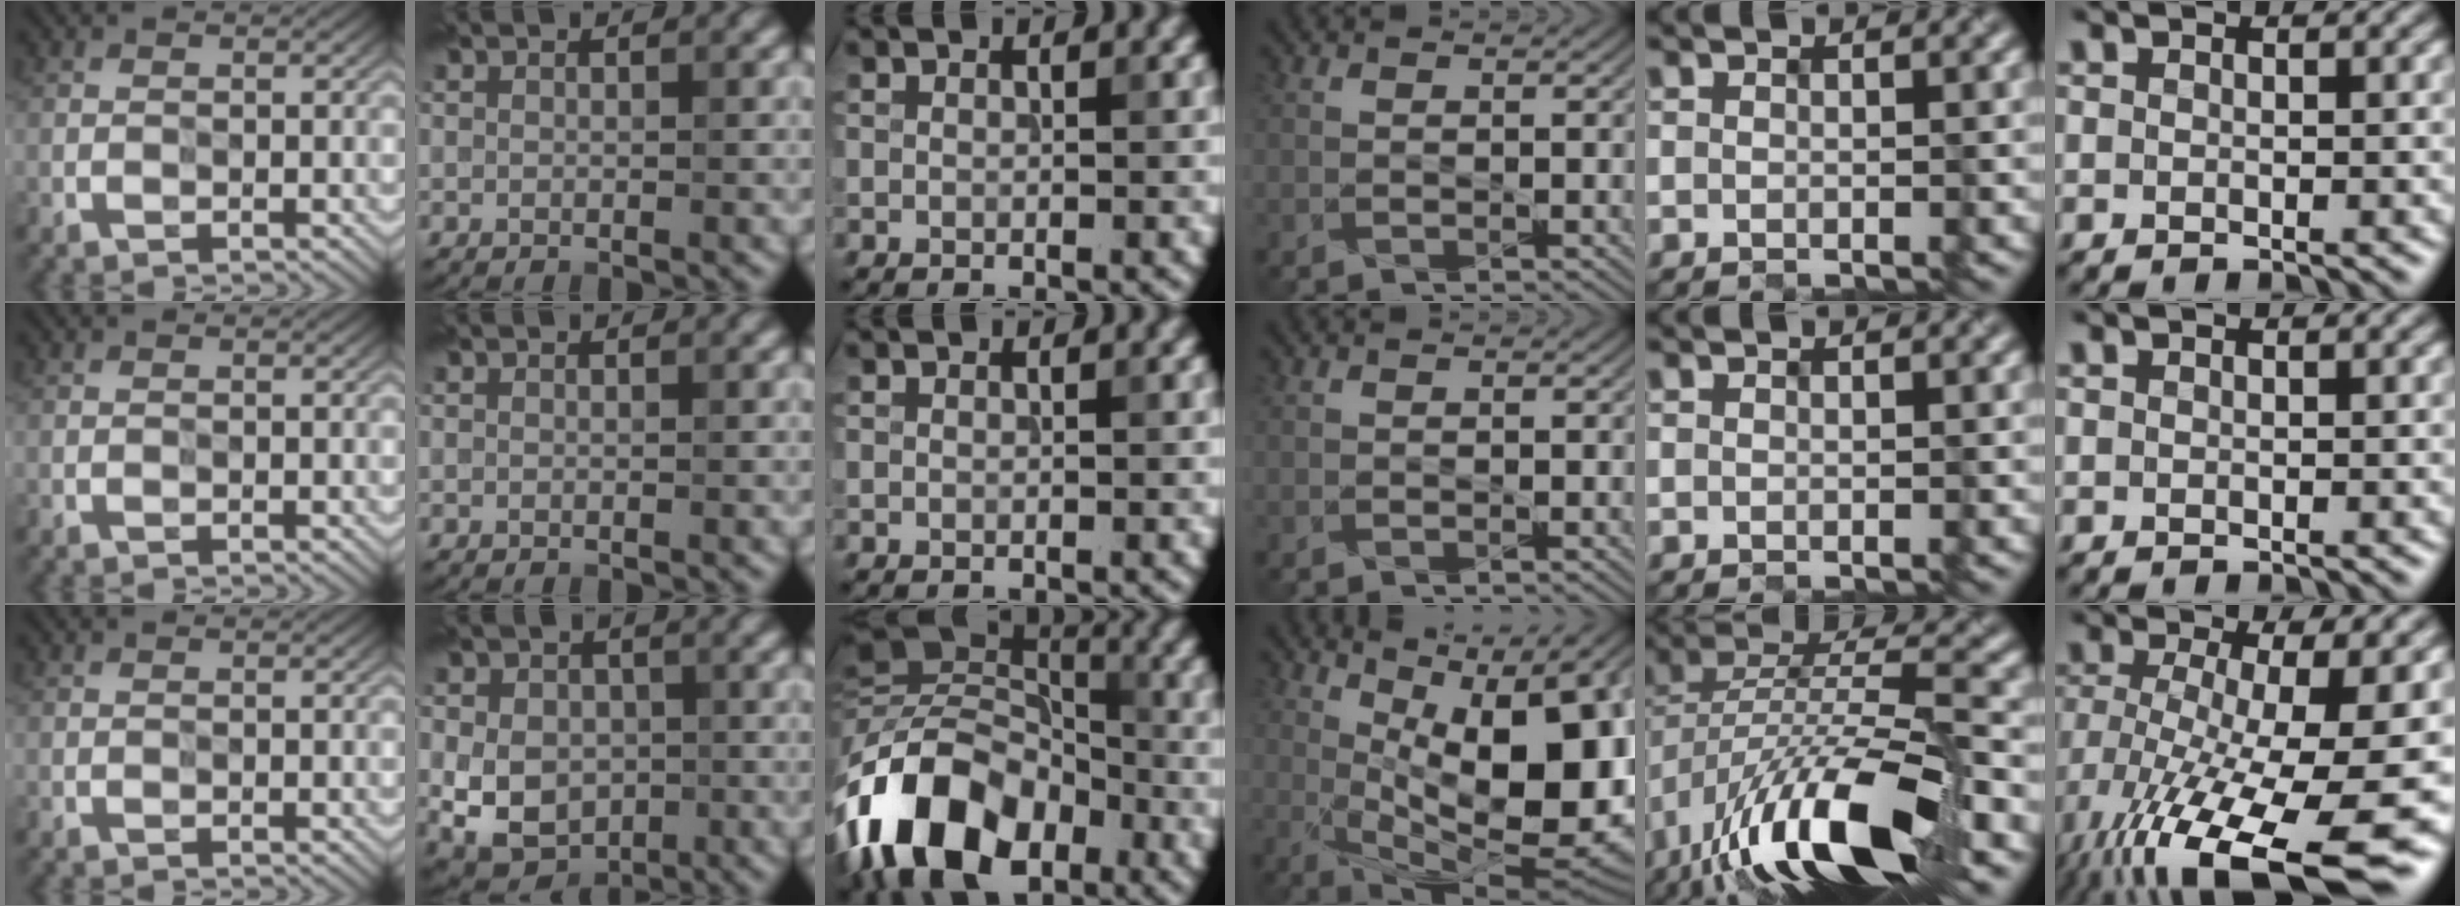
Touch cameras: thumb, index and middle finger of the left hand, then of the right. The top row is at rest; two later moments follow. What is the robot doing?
{"motion": "extract", "object": "power strip"}